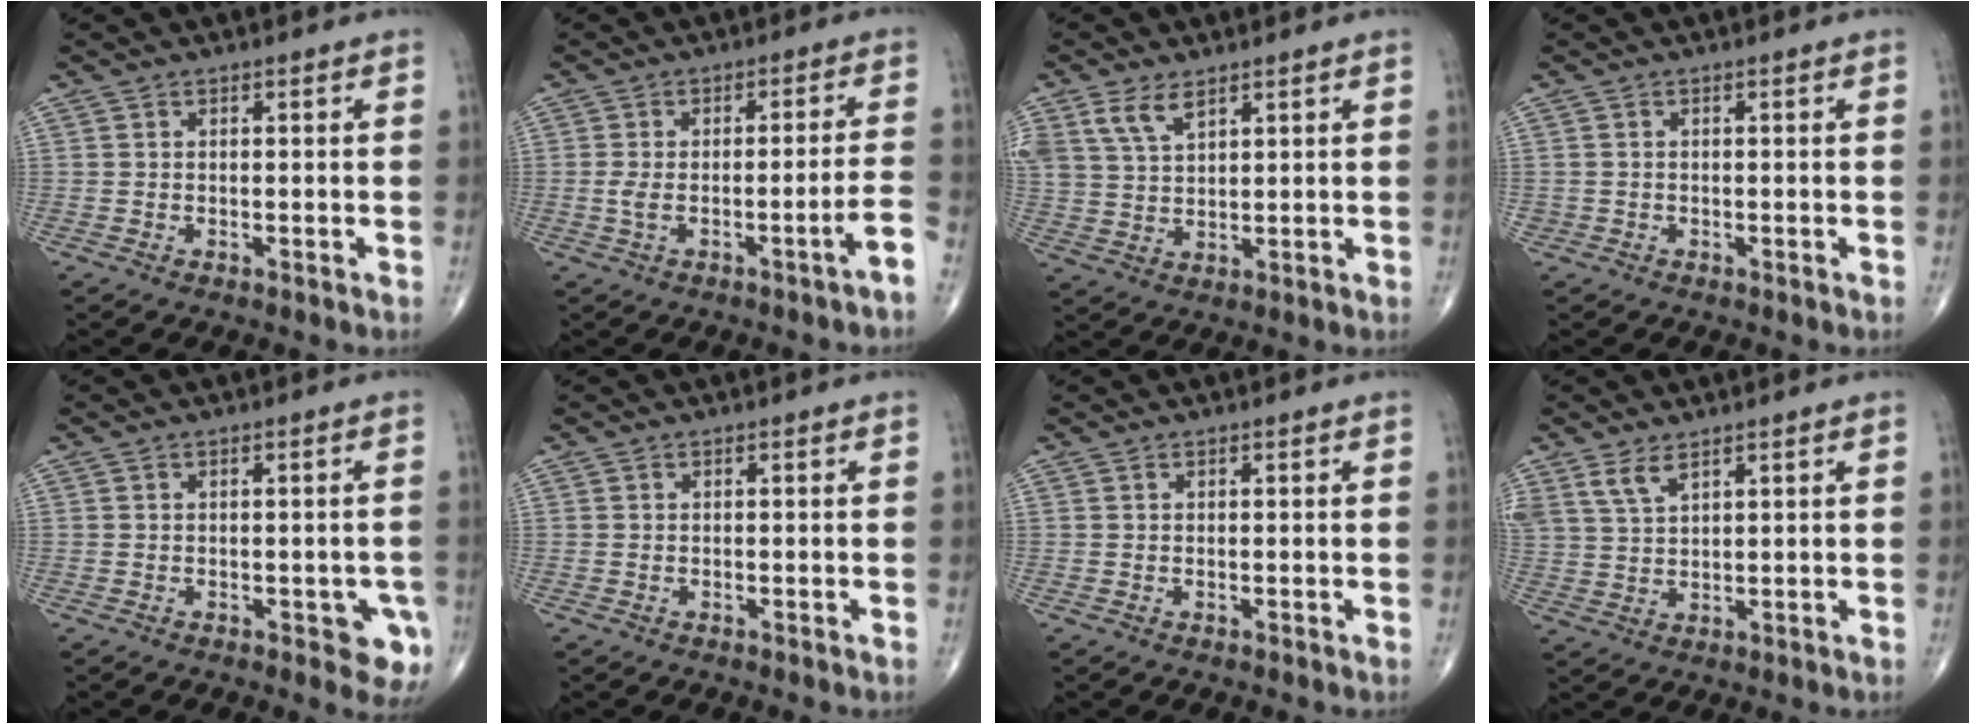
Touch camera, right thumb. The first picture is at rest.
{"total": 5.9, "force": [-2.6, 0.3, 5.3], "torque": [-0.098, 0.033, -0.031]}
{"total": 6.2, "force": [3.8, 3.0, 3.8], "torque": [-0.074, -0.009, 0.084]}
{"total": 0.8, "force": [-0.1, 0.8, -0.2], "torque": [0.005, 0.005, -0.003]}
{"total": 5.3, "force": [-2.0, 2.7, 4.0], "torque": [-0.015, 0.000, -0.022]}
{"total": 0.0}
{"total": 0.0}
{"total": 4.3, "force": [3.0, 1.7, 2.5], "torque": [-0.051, -0.012, 0.068]}